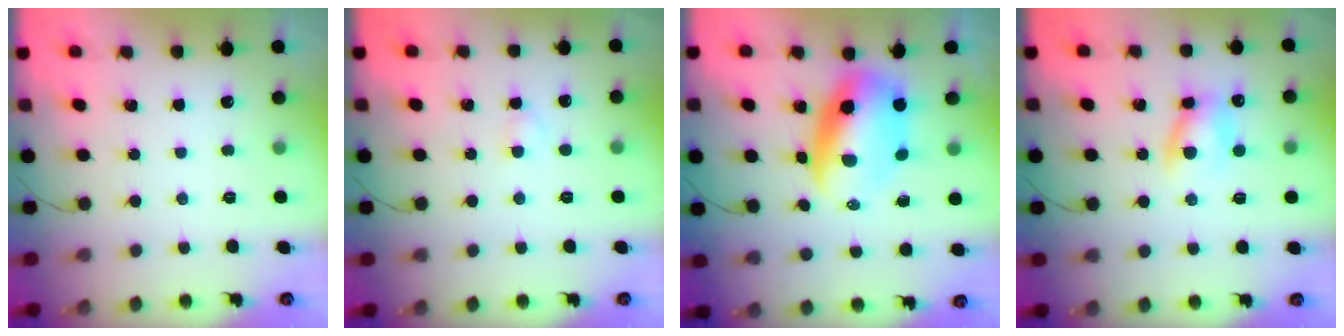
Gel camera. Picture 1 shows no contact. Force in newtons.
{"total": 1.5, "press": 1.3, "slide": 0.7}
{"total": 10.7, "press": 10.3, "slide": 2.9}
{"total": 8.4, "press": 8.2, "slide": 1.6}